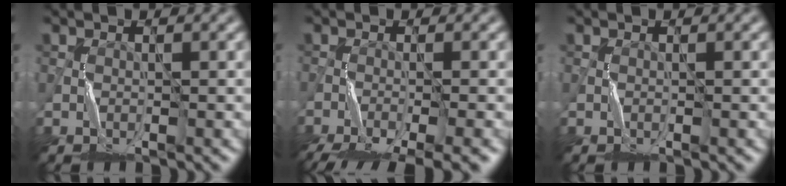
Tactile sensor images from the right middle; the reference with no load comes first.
{"total": 9.7, "force": [-7.4, 2.4, 5.8], "torque": [-0.088, -0.034, -0.107]}
{"total": 0.0}